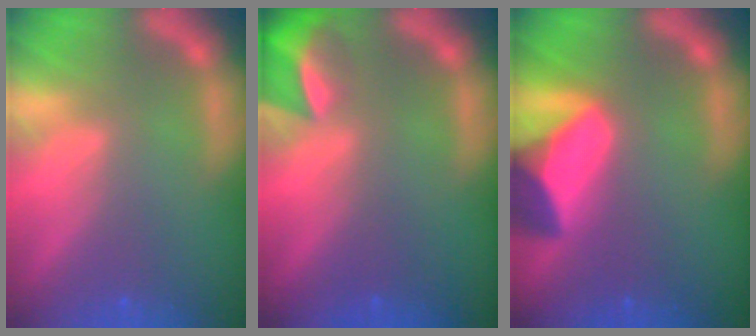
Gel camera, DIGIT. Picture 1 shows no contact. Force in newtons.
{"total": 4.9}
{"total": 10.0}